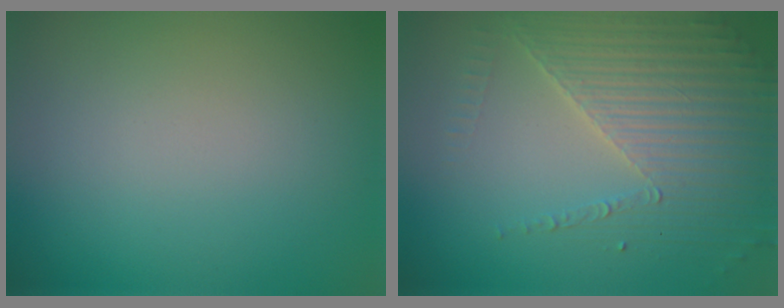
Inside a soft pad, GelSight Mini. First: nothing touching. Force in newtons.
{"total": 4.5, "press": 3.9, "slide": 2.2}